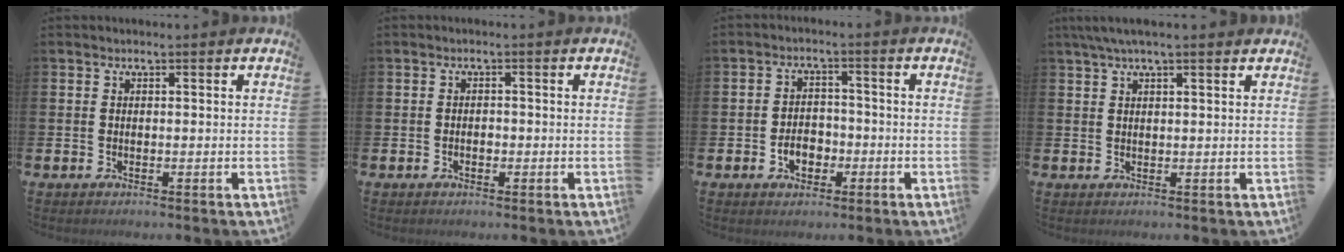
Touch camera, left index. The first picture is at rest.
{"total": 0.9, "force": [-0.4, 0.7, 0.4], "torque": [-0.007, 0.002, -0.009]}
{"total": 3.6, "force": [-1.3, 2.6, 2.0], "torque": [-0.024, -0.002, -0.032]}
{"total": 3.4, "force": [2.5, 0.5, 2.1], "torque": [-0.042, 0.001, 0.045]}